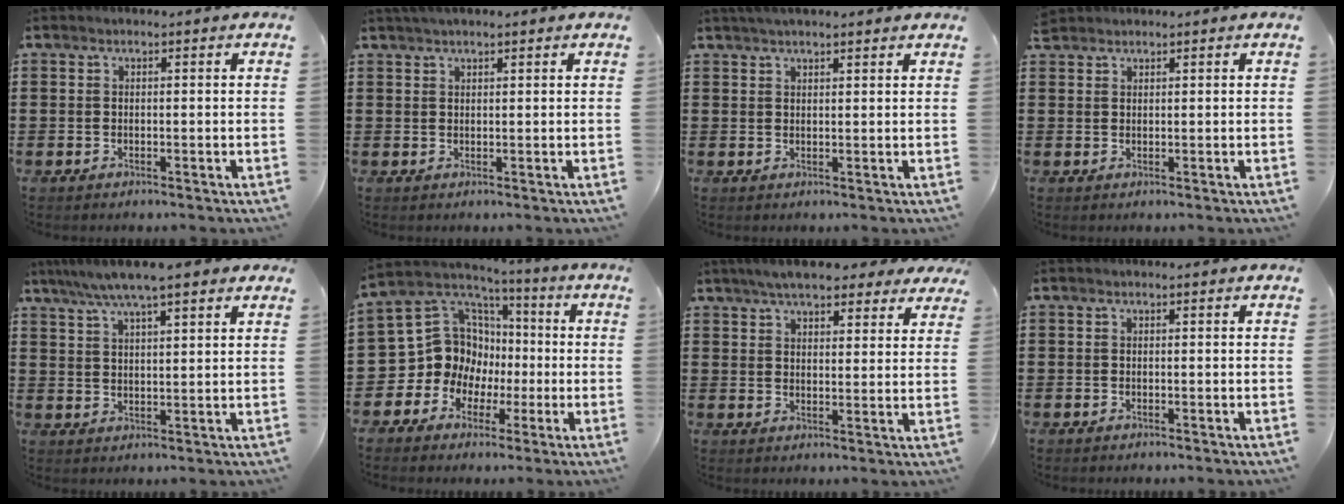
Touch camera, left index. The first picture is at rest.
{"total": 1.5, "force": [1.3, 0.2, 0.8], "torque": [-0.016, 0.003, 0.024]}
{"total": 2.1, "force": [1.9, 0.2, 0.9], "torque": [-0.021, 0.005, 0.035]}
{"total": 1.5, "force": [1.4, 0.5, 0.1], "torque": [-0.005, 0.001, 0.029]}
{"total": 6.6, "force": [5.2, 0.7, 3.9], "torque": [-0.090, -0.009, 0.092]}
{"total": 12.2, "force": [0.2, 11.6, 3.5], "torque": [-0.113, -0.024, 0.012]}
{"total": 6.5, "force": [5.7, 1.4, 2.8], "torque": [-0.064, -0.008, 0.104]}
{"total": 0.0}